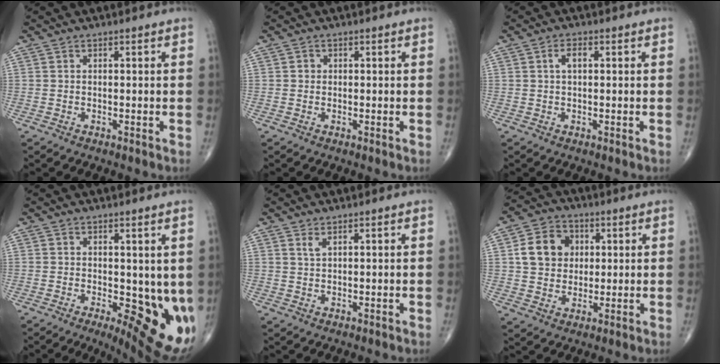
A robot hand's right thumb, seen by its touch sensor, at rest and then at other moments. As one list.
[{"total": 0.9, "force": [0.1, 0.9, 0.2], "torque": [0.001, 0.002, 0.000]}, {"total": 2.5, "force": [0.5, 1.2, 2.1], "torque": [-0.037, 0.008, 0.009]}, {"total": 13.5, "force": [-1.7, 5.4, 12.2], "torque": [-0.147, -0.026, -0.011]}, {"total": 1.3, "force": [0.9, 0.4, 0.9], "torque": [-0.019, 0.000, 0.021]}, {"total": 10.0, "force": [2.0, 8.3, 5.2], "torque": [-0.063, 0.001, 0.030]}]